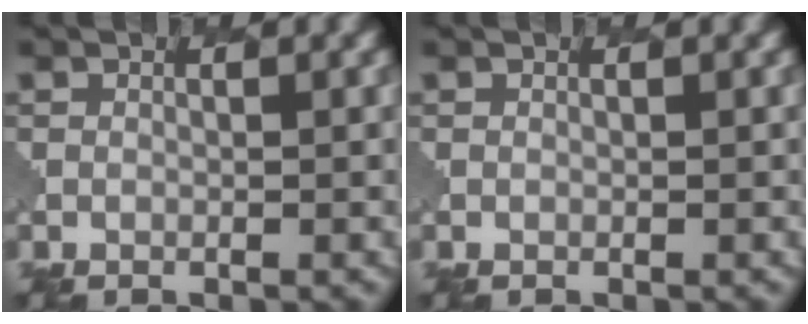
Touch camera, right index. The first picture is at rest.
{"total": 0.0}